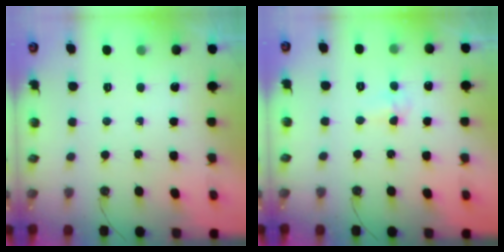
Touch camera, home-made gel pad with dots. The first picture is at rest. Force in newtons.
{"total": 3.0, "press": 2.8, "slide": 1.1}